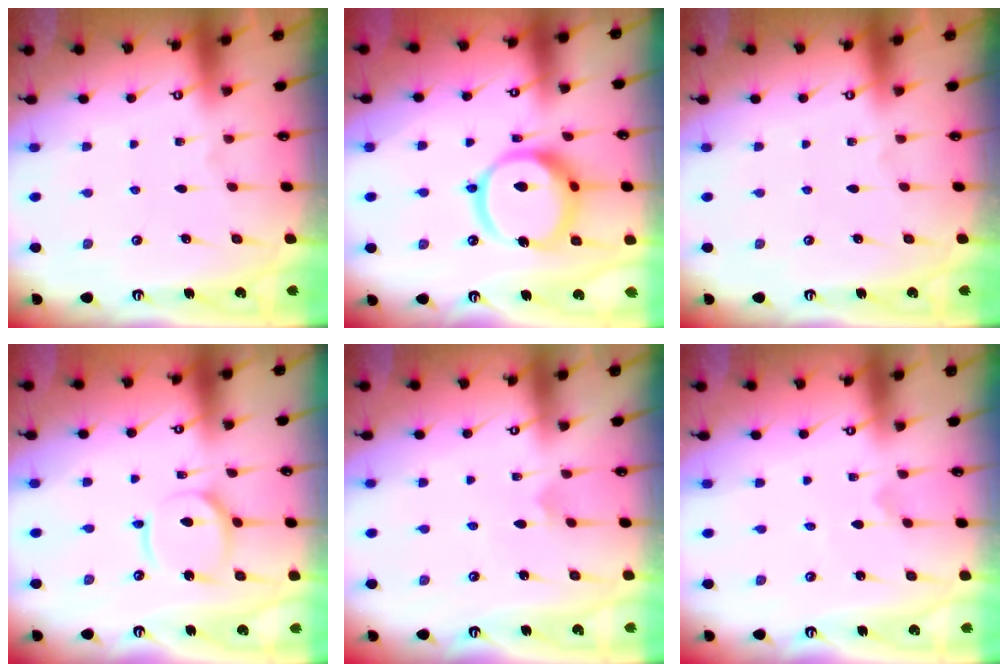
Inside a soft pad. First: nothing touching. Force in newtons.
{"total": 15.8, "press": 15.7, "slide": 2.0}
{"total": 0.0}
{"total": 10.4, "press": 10.3, "slide": 1.2}
{"total": 3.0, "press": 3.0, "slide": 0.2}
{"total": 0.0}